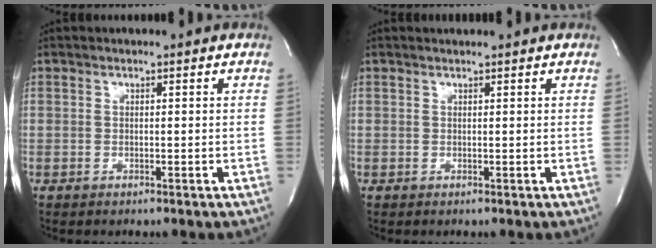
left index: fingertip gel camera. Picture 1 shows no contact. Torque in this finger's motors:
{"motor_torque": [0.17, -0.11, 0.02, -0.01]}